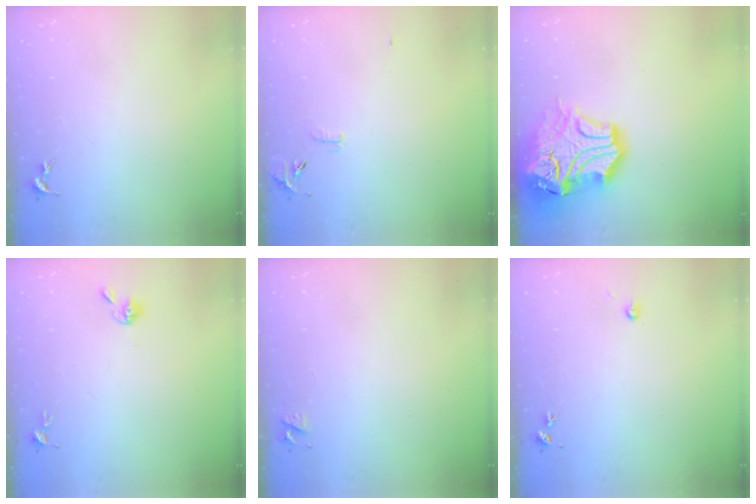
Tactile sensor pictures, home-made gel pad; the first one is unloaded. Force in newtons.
{"total": 6.9, "press": 6.9, "slide": 0.6}
{"total": 19.5, "press": 19.3, "slide": 2.9}
{"total": 5.6, "press": 5.6, "slide": 1.0}
{"total": 3.6, "press": 3.5, "slide": 0.6}
{"total": 2.7, "press": 2.7, "slide": 0.2}